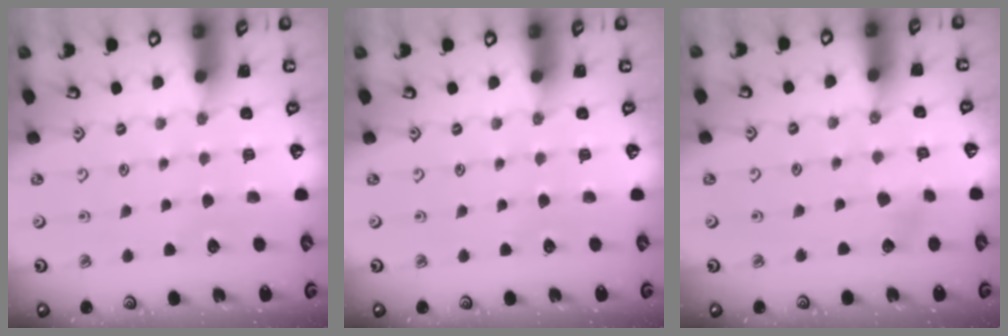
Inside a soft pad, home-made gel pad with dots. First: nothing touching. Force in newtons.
{"total": 0.0}
{"total": 3.7, "press": 3.7, "slide": 0.5}